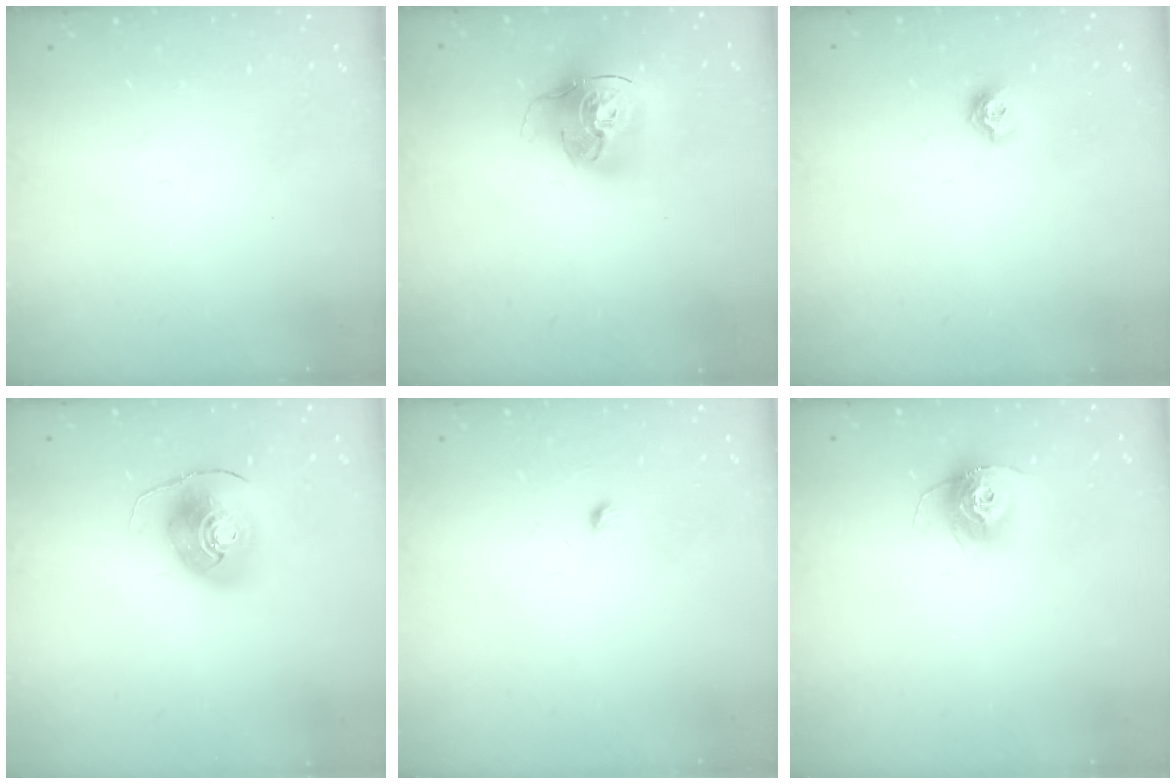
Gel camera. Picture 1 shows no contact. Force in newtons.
{"total": 16.3, "press": 16.2, "slide": 1.6}
{"total": 7.2, "press": 7.1, "slide": 0.7}
{"total": 10.2, "press": 10.1, "slide": 1.1}
{"total": 2.9, "press": 2.9, "slide": 0.4}
{"total": 11.5, "press": 11.4, "slide": 0.8}